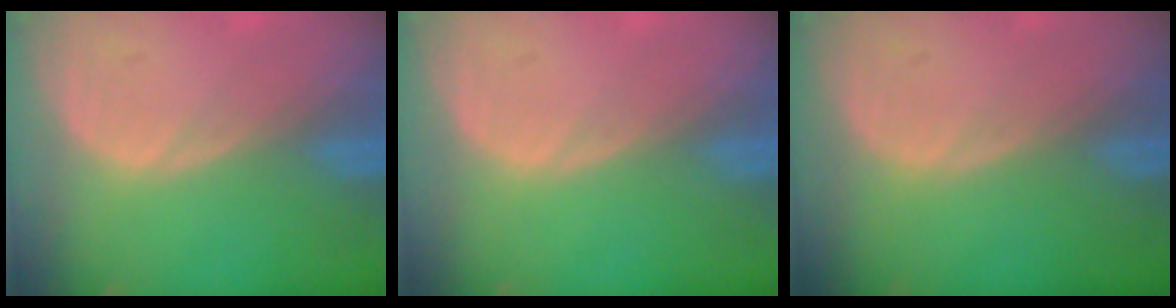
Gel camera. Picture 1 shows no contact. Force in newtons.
{"total": 0.0}
{"total": 0.0}